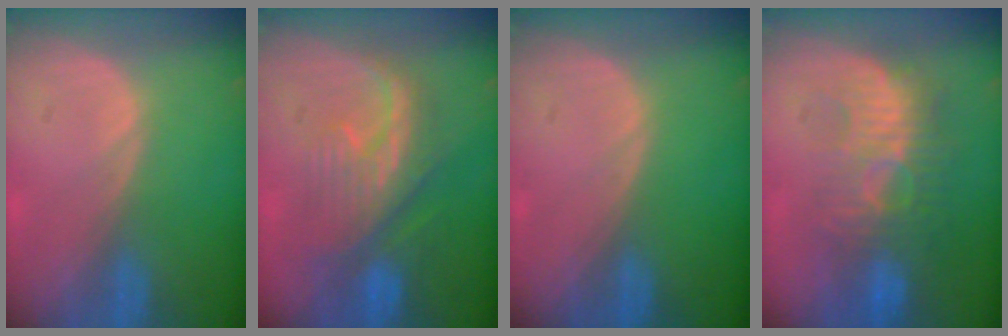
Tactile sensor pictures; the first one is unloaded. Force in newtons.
{"total": 8.1, "press": 8.1, "slide": 1.0}
{"total": 0.0}
{"total": 9.3, "press": 8.9, "slide": 2.8}